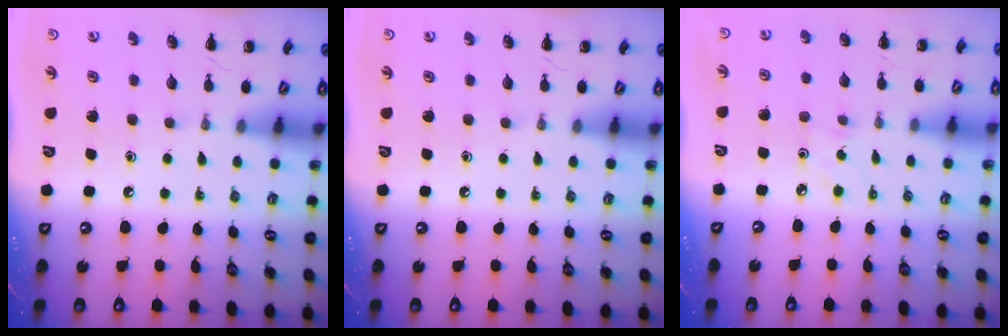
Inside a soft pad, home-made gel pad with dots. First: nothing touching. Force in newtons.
{"total": 0.0}
{"total": 2.1, "press": 2.0, "slide": 0.7}